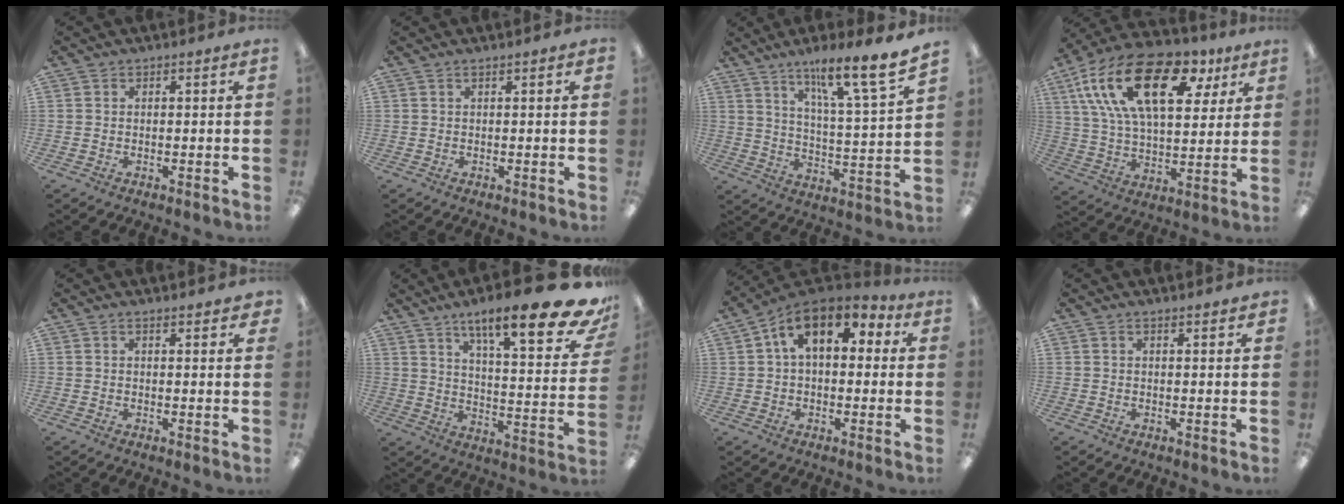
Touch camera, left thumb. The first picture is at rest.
{"total": 0.8, "force": [0.4, 0.1, 0.6], "torque": [-0.012, 0.002, 0.006]}
{"total": 14.1, "force": [11.2, 0.7, 8.5], "torque": [-0.133, -0.088, 0.174]}
{"total": 23.8, "force": [11.2, 11.9, 17.3], "torque": [-0.318, -0.028, 0.190]}
{"total": 1.6, "force": [1.4, 0.4, 0.7], "torque": [-0.006, -0.003, 0.024]}
{"total": 20.8, "force": [14.0, 4.5, 14.7], "torque": [-0.218, -0.093, 0.219]}
{"total": 12.0, "force": [5.2, 6.8, 8.4], "torque": [-0.146, 0.002, 0.094]}
{"total": 1.0, "force": [0.9, 0.1, 0.5], "torque": [-0.002, -0.003, 0.014]}